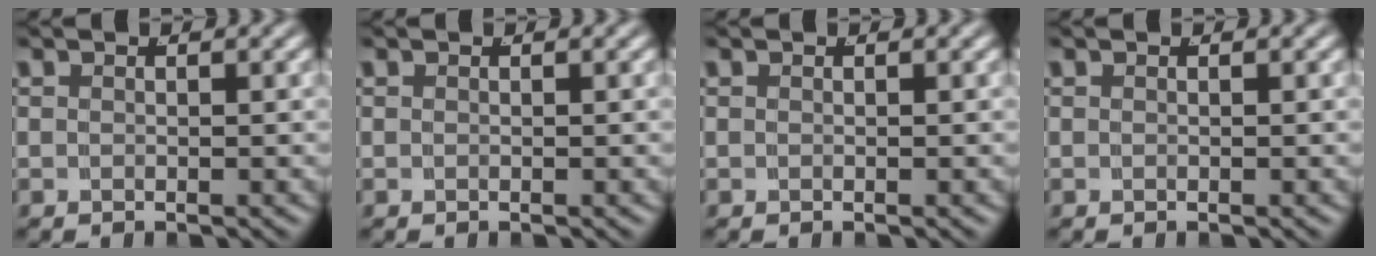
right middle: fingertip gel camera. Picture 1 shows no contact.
{"total": 0.0}
{"total": 0.0}
{"total": 0.0}